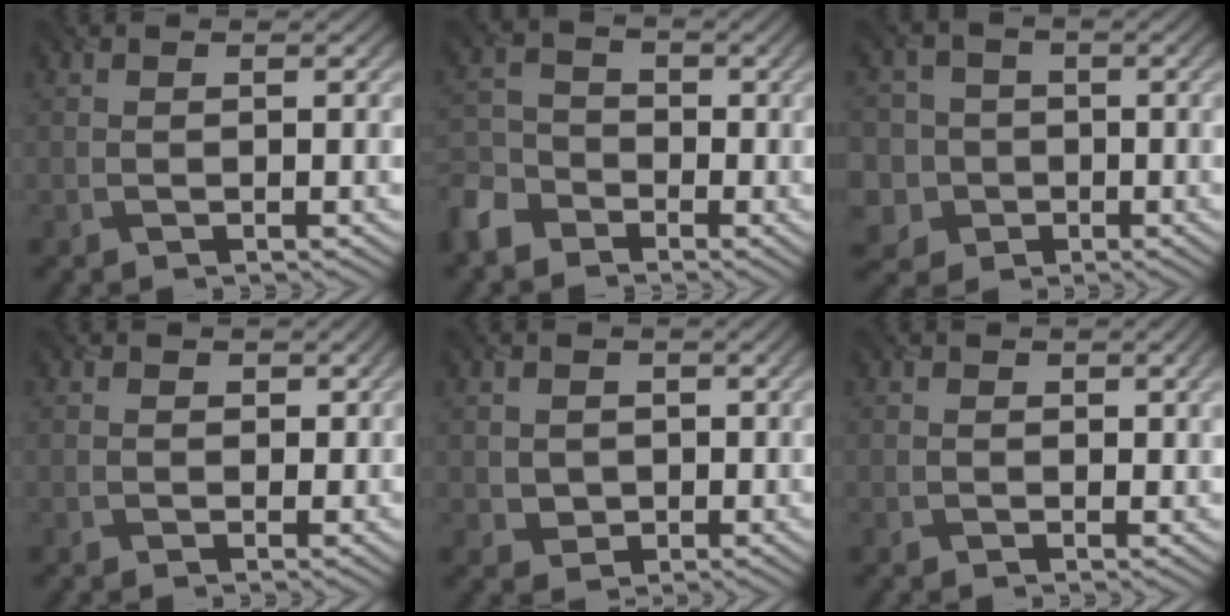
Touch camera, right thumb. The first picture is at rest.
{"total": 5.7, "force": [-4.2, 3.7, 1.0], "torque": [-0.048, -0.010, -0.100]}
{"total": 6.6, "force": [-1.3, 6.4, 0.6], "torque": [-0.053, 0.009, -0.057]}
{"total": 1.1, "force": [0.1, 0.5, -0.9], "torque": [0.013, -0.008, 0.004]}
{"total": 1.8, "force": [0.5, 1.7, -0.6], "torque": [-0.005, -0.009, 0.009]}
{"total": 1.4, "force": [1.0, 0.7, 0.8], "torque": [-0.014, -0.003, 0.019]}